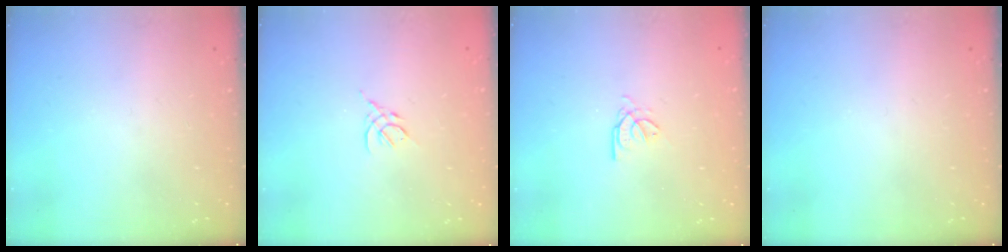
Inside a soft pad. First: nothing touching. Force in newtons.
{"total": 3.1, "press": 3.0, "slide": 0.8}
{"total": 2.7, "press": 2.7, "slide": 0.4}
{"total": 0.0}